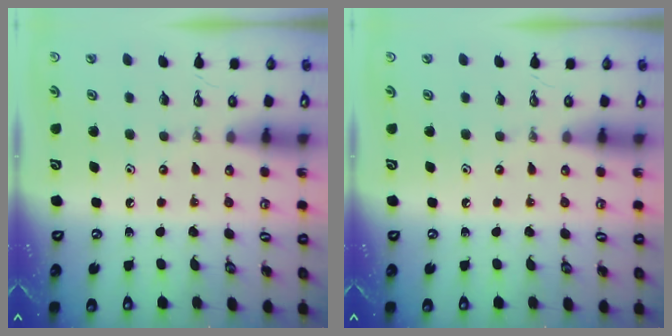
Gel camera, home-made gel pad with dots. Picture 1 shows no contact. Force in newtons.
{"total": 0.0}